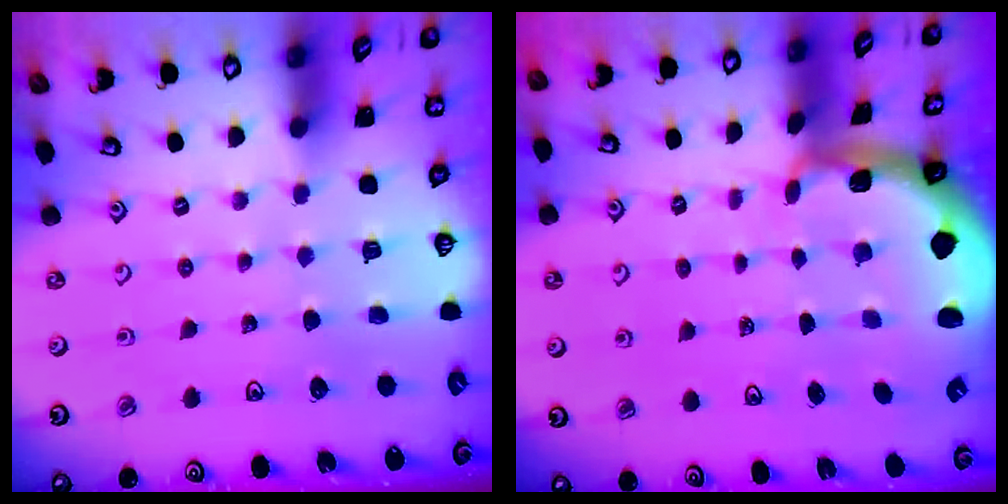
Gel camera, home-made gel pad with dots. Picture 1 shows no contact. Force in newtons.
{"total": 1.7, "press": 1.7, "slide": 0.4}